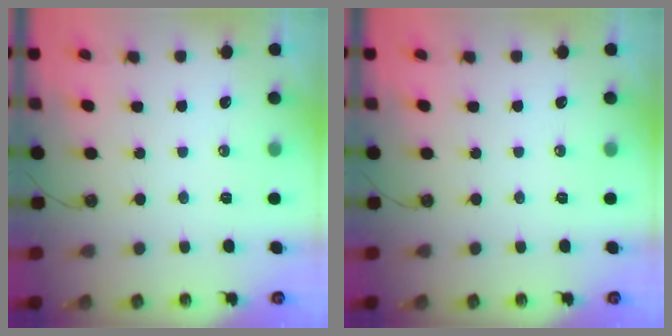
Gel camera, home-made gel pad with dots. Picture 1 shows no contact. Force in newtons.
{"total": 0.0}